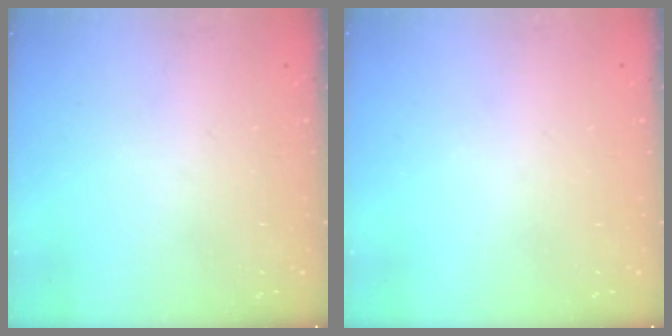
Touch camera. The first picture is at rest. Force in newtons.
{"total": 0.0}